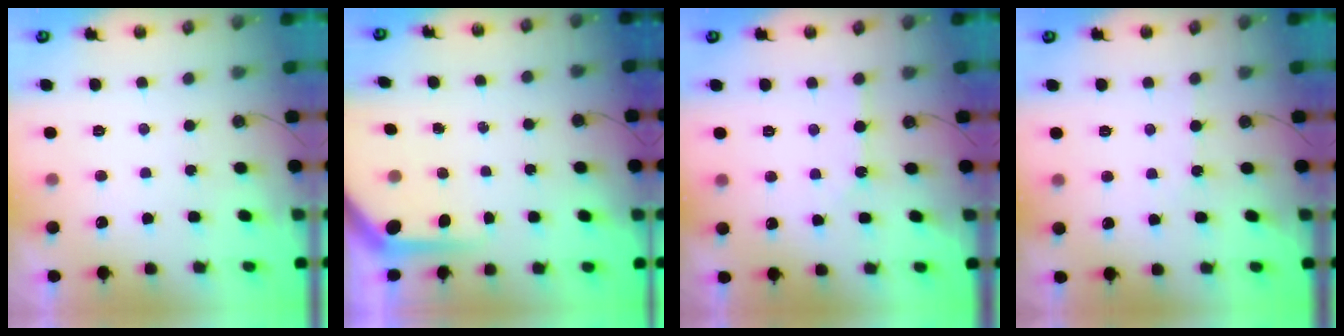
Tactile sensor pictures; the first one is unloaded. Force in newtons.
{"total": 5.7, "press": 5.7, "slide": 0.6}
{"total": 2.1, "press": 2.1, "slide": 0.3}
{"total": 1.5, "press": 1.5, "slide": 0.3}